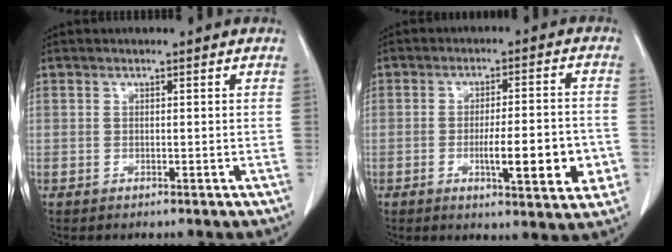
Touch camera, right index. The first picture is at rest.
{"total": 10.8, "force": [-3.0, 1.8, 10.2], "torque": [-0.141, 0.000, -0.038]}